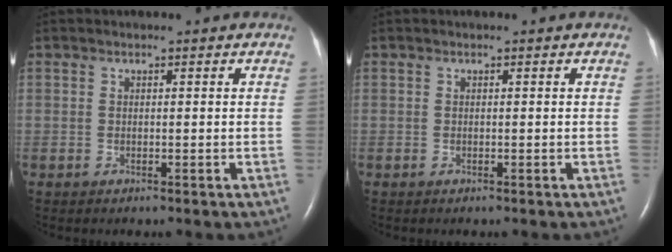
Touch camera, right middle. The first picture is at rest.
{"total": 0.0}